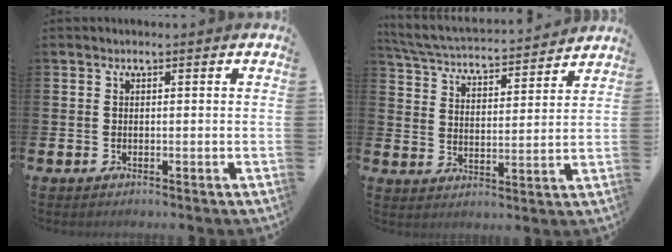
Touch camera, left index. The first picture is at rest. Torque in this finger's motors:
{"motor_torque": [0.18, -1.08, 0.46, 0.18]}